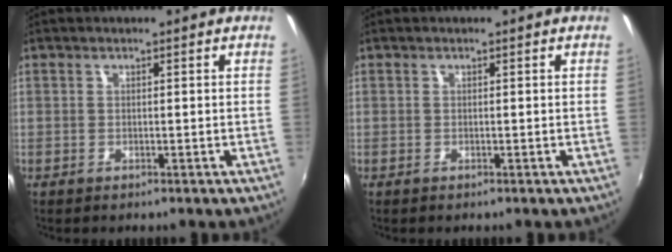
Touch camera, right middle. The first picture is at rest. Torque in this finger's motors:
{"motor_torque": [0.12, -0.20, 0.03, 0.00]}